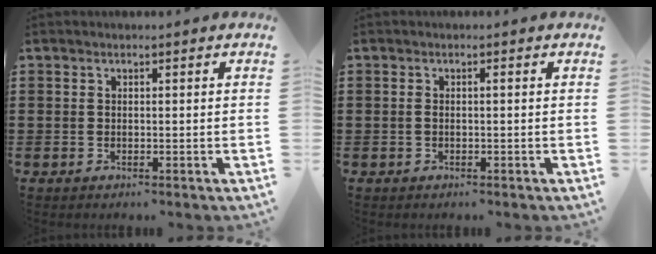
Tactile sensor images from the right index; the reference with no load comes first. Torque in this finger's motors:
{"motor_torque": [0.34, -0.27, 0.00, 0.04]}